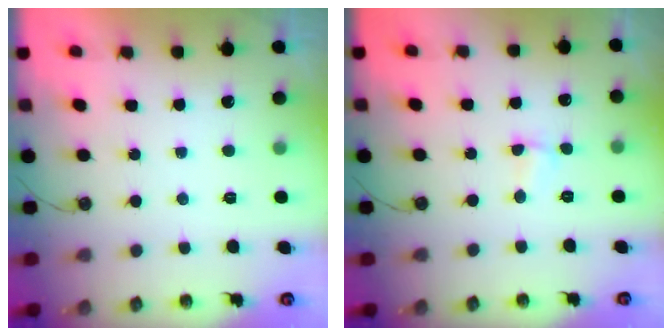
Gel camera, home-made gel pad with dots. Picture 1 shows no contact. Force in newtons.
{"total": 2.3, "press": 1.9, "slide": 1.4}